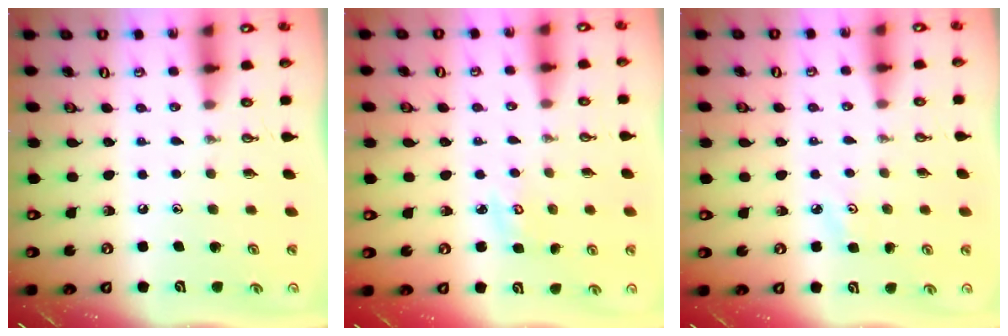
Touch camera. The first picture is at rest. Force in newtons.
{"total": 3.1, "press": 3.0, "slide": 0.3}
{"total": 3.0, "press": 3.0, "slide": 0.5}